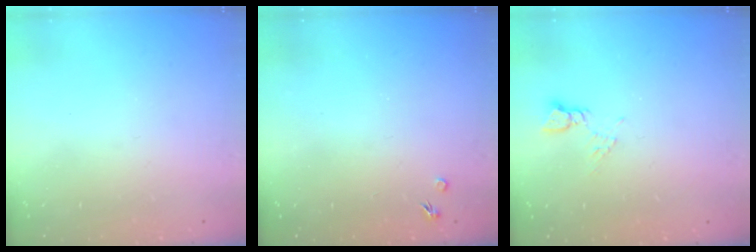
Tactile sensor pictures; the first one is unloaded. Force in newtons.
{"total": 1.7, "press": 1.7, "slide": 0.3}
{"total": 3.6, "press": 3.6, "slide": 0.5}